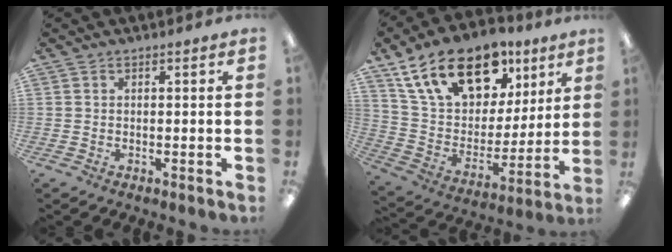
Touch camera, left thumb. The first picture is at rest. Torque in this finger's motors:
{"motor_torque": [2.42, 2.49, 1.51, -1.26, 0.12]}